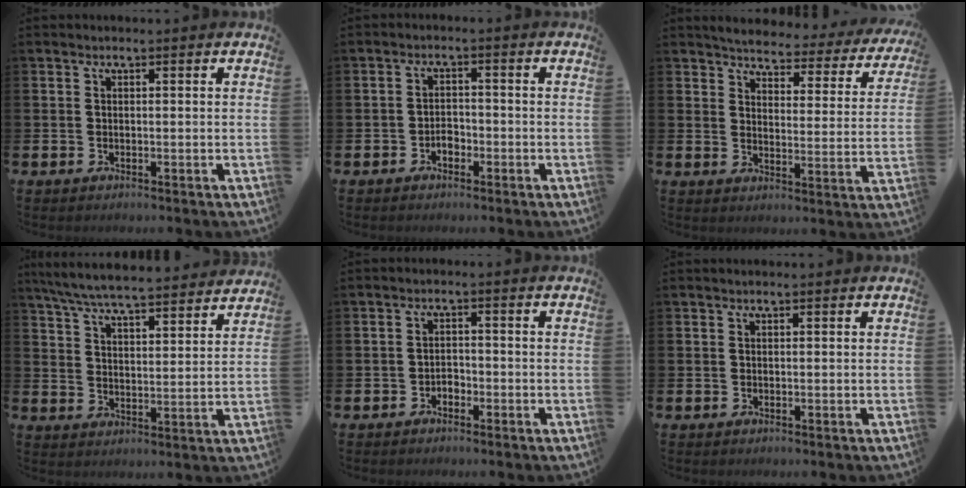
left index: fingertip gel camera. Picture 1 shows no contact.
{"total": 1.8, "force": [-1.0, 1.2, 0.8], "torque": [-0.011, -0.001, -0.024]}
{"total": 3.8, "force": [3.6, 0.8, 0.8], "torque": [-0.029, -0.039, 0.053]}
{"total": 7.1, "force": [6.8, 0.5, 2.0], "torque": [-0.063, -0.047, 0.119]}
{"total": 1.5, "force": [-1.2, 0.9, 0.2], "torque": [-0.001, -0.001, -0.027]}
{"total": 0.0}